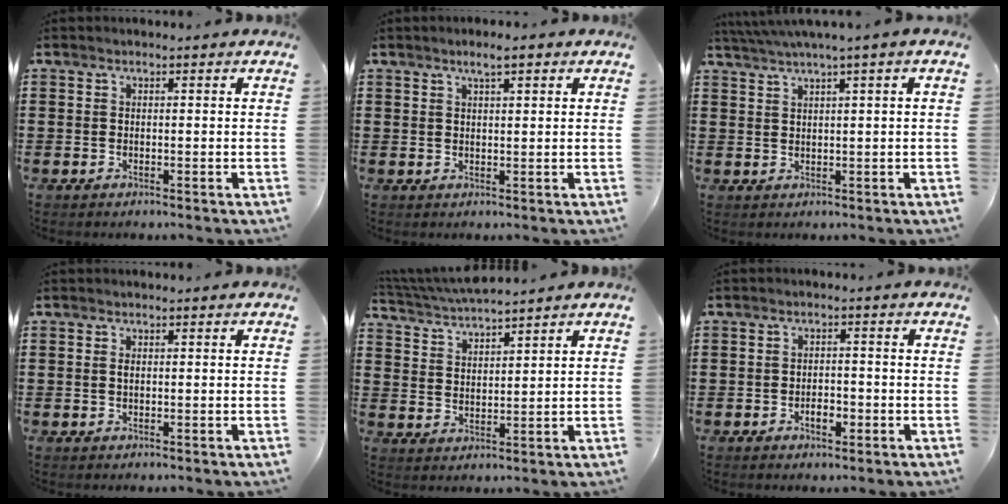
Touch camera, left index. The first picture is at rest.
{"total": 2.9, "force": [1.9, 0.5, 2.1], "torque": [-0.044, 0.004, 0.032]}
{"total": 2.5, "force": [1.5, -0.6, 2.0], "torque": [-0.039, -0.001, 0.026]}
{"total": 0.6, "force": [0.1, 0.2, 0.5], "torque": [-0.013, -0.002, 0.003]}
{"total": 4.2, "force": [4.1, 0.2, 0.9], "torque": [-0.033, -0.015, 0.074]}
{"total": 2.7, "force": [-1.0, 1.4, 2.1], "torque": [-0.041, 0.002, -0.020]}